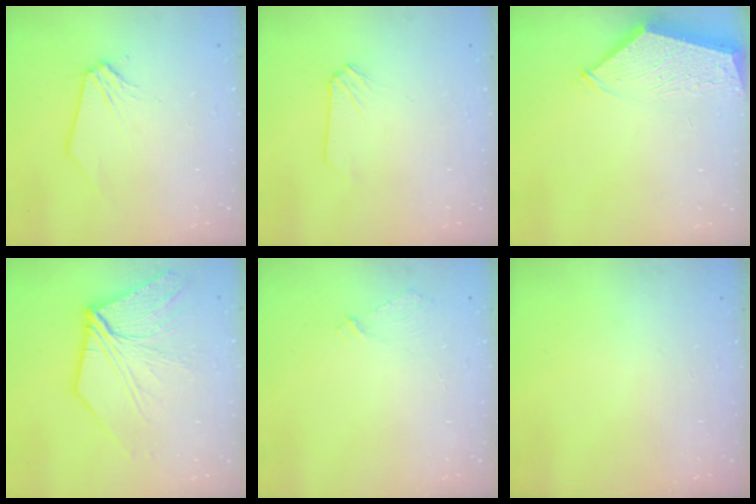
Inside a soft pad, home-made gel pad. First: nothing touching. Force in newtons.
{"total": 0.0}
{"total": 3.0, "press": 3.0, "slide": 0.4}
{"total": 12.8, "press": 12.6, "slide": 2.3}
{"total": 2.2, "press": 2.2, "slide": 0.2}
{"total": 0.0}